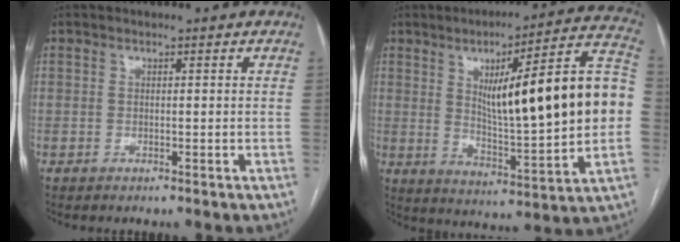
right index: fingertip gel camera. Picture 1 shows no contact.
{"total": 23.3, "force": [2.4, 2.9, 23.0], "torque": [-0.310, 0.026, 0.034]}